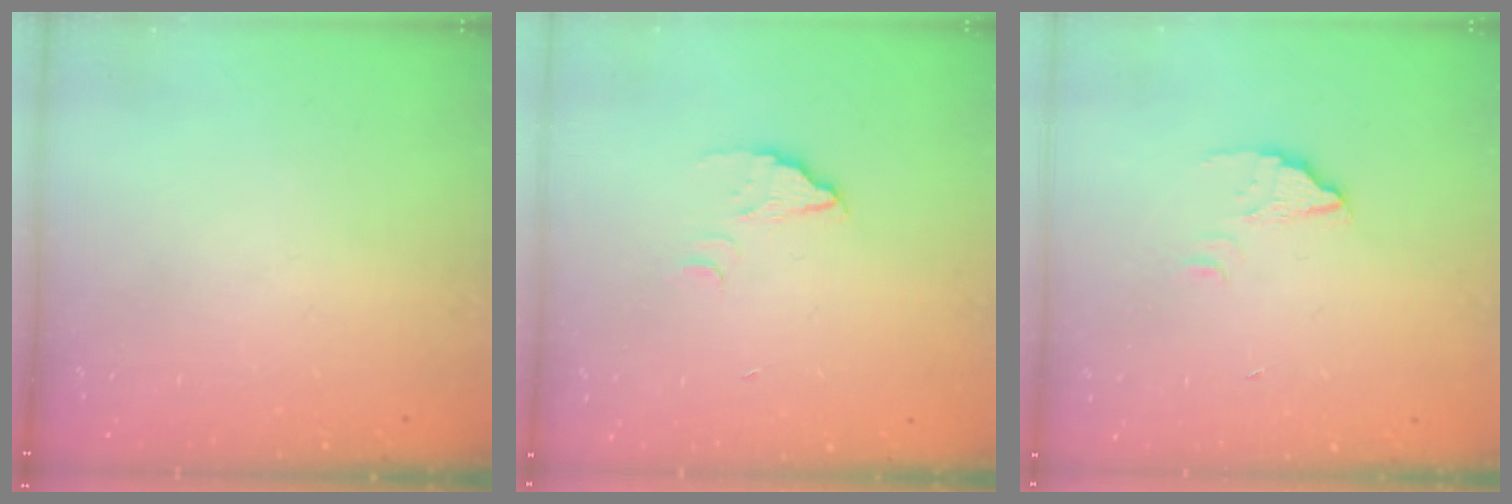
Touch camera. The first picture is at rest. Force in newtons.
{"total": 2.7, "press": 2.6, "slide": 0.4}
{"total": 2.6, "press": 2.6, "slide": 0.2}